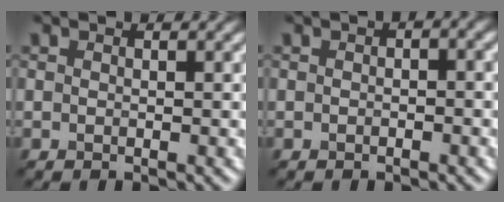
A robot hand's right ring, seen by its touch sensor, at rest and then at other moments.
{"total": 1.9, "force": [0.1, 0.9, 1.7], "torque": [-0.011, 0.019, -0.008]}